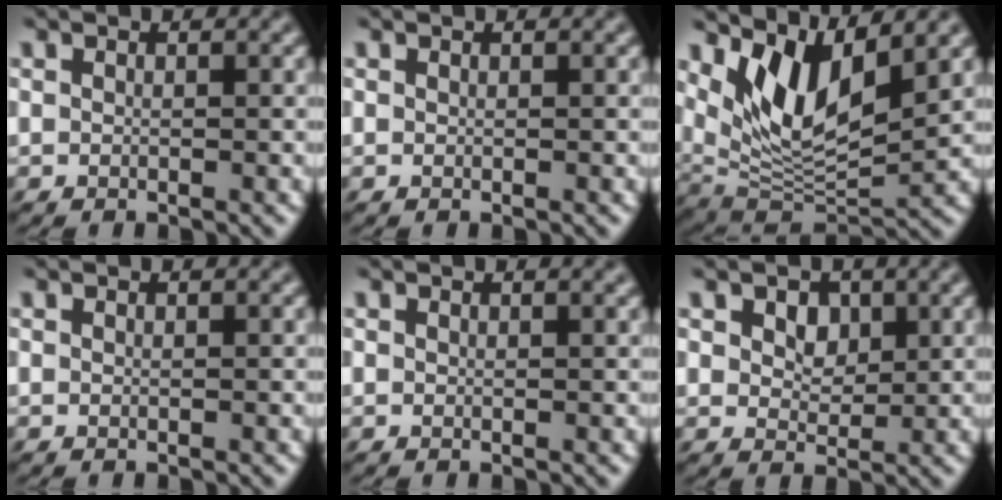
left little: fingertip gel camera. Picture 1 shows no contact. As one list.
[{"total": 0.0}, {"total": 8.8, "force": [3.6, 3.3, 7.3], "torque": [-0.139, -0.007, 0.063]}, {"total": 0.0}, {"total": 0.9, "force": [0.7, 0.2, 0.5], "torque": [-0.012, 0.002, 0.014]}, {"total": 3.6, "force": [0.9, 2.8, 2.2], "torque": [-0.047, 0.008, 0.007]}]